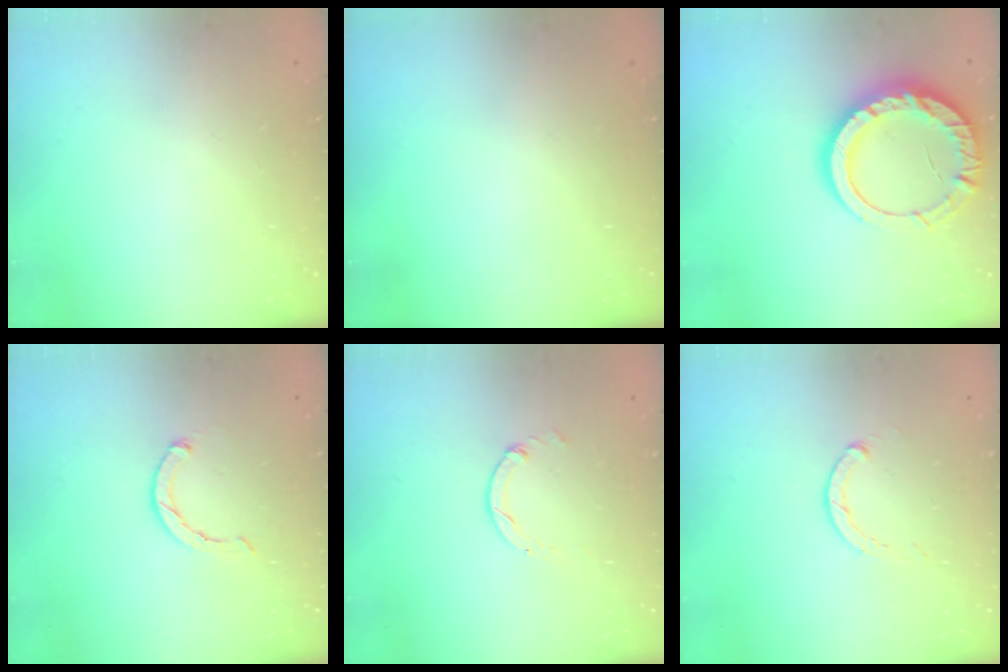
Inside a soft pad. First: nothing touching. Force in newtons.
{"total": 0.0}
{"total": 16.9, "press": 16.8, "slide": 1.5}
{"total": 2.3, "press": 2.2, "slide": 0.5}
{"total": 0.7, "press": 0.7, "slide": 0.2}
{"total": 2.3, "press": 2.3, "slide": 0.3}